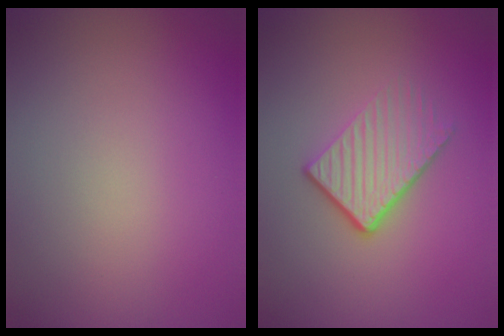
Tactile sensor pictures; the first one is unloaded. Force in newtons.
{"total": 3.9, "press": 2.6, "slide": 2.9}